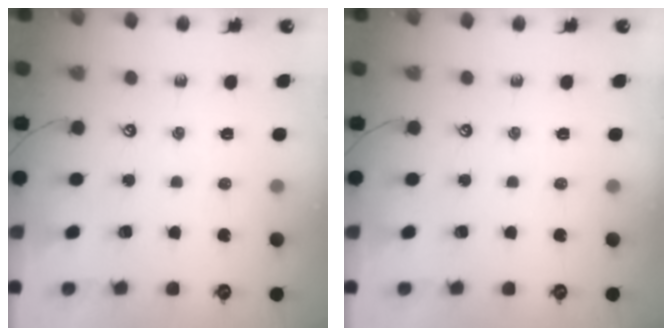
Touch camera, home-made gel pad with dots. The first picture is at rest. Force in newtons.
{"total": 0.0}